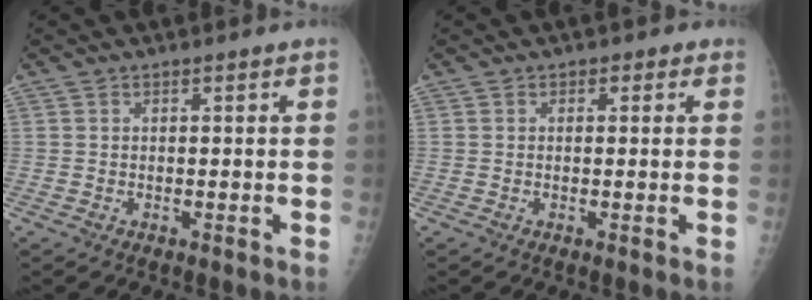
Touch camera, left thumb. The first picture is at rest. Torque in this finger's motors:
{"motor_torque": [-0.18, 0.04, -0.27, -0.15, 0.04]}